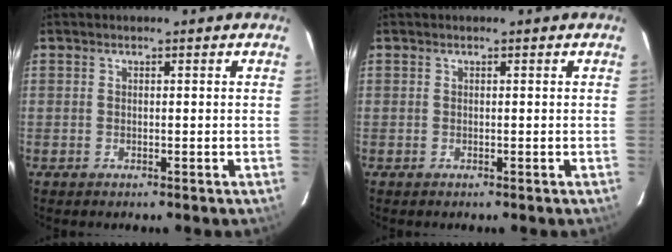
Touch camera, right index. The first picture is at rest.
{"total": 0.0}